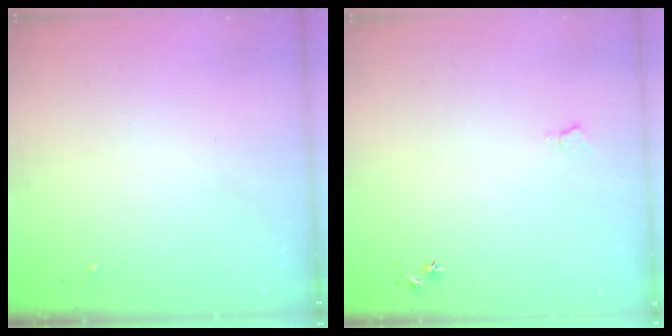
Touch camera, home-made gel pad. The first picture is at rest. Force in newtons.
{"total": 5.6, "press": 5.5, "slide": 0.7}